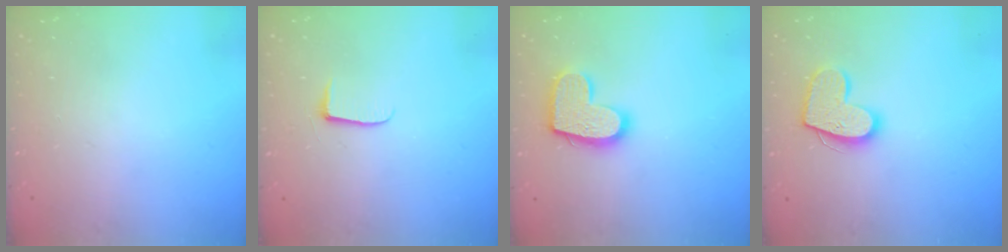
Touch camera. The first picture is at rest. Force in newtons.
{"total": 5.3, "press": 5.2, "slide": 0.7}
{"total": 14.6, "press": 14.6, "slide": 0.9}
{"total": 14.2, "press": 14.2, "slide": 1.0}